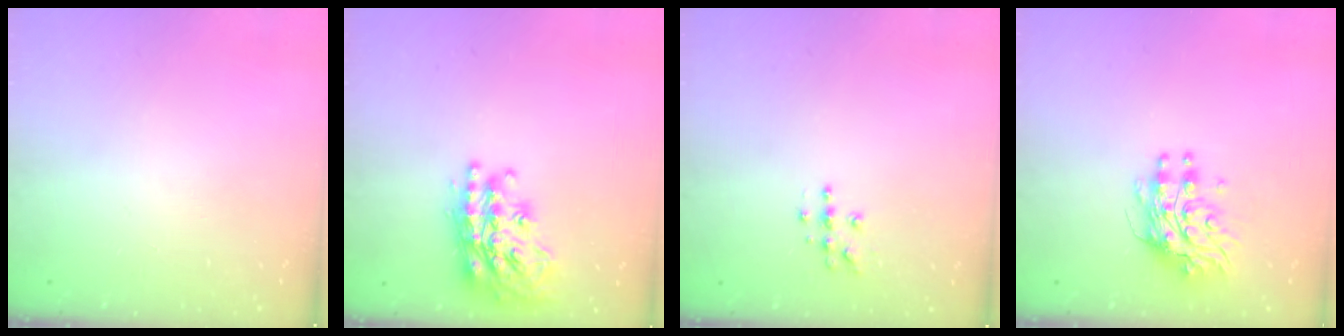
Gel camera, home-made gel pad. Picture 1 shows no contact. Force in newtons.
{"total": 23.5, "press": 23.4, "slide": 2.0}
{"total": 4.9, "press": 4.9, "slide": 0.1}
{"total": 9.4, "press": 9.3, "slide": 0.9}